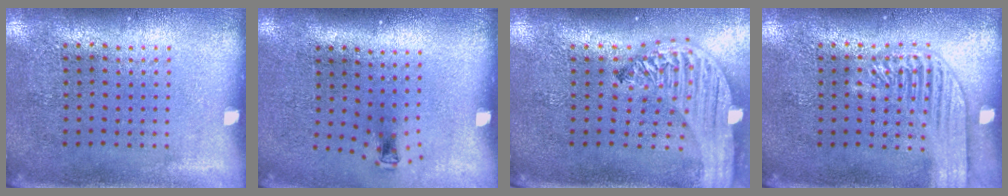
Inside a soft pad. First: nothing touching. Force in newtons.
{"total": 0.6, "press": 0.3, "slide": 0.6}
{"total": 3.2, "press": 2.4, "slide": 2.1}
{"total": 3.1, "press": 3.1, "slide": 0.5}